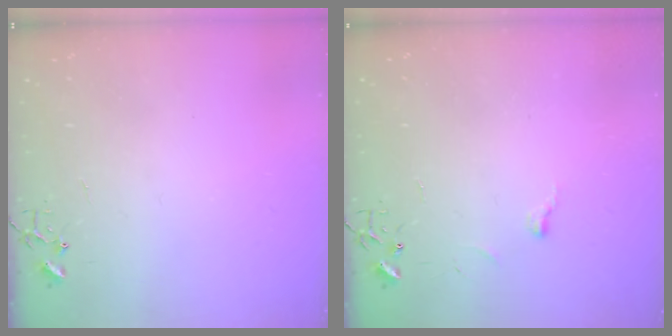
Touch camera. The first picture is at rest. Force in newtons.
{"total": 3.8, "press": 3.8, "slide": 0.5}